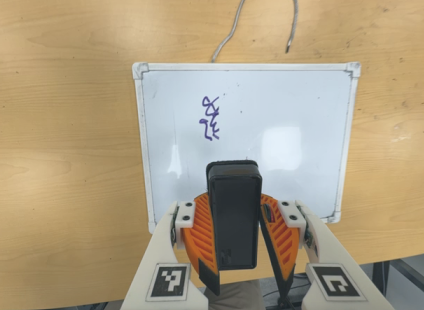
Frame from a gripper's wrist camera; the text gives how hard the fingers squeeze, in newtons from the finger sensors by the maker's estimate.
{"total": 9.9, "left": 9.8, "right": 10.0}